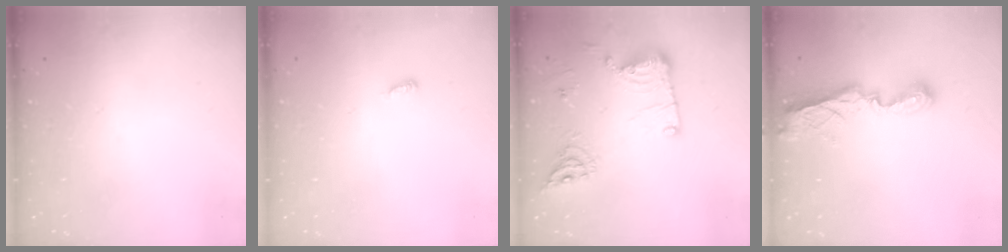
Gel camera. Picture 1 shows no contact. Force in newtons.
{"total": 2.9, "press": 2.9, "slide": 0.3}
{"total": 14.5, "press": 14.5, "slide": 0.4}
{"total": 8.5, "press": 8.5, "slide": 0.8}